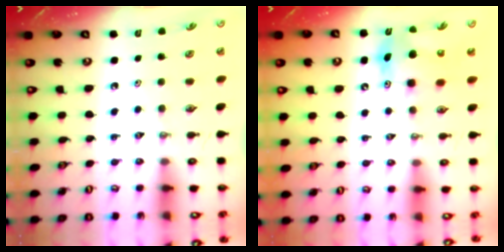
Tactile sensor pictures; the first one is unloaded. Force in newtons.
{"total": 8.8, "press": 8.6, "slide": 1.7}